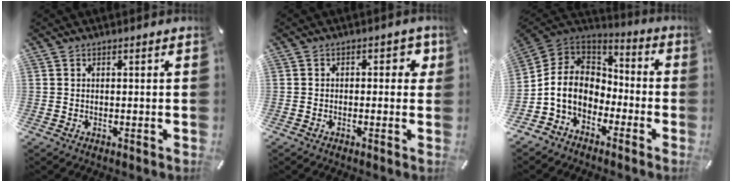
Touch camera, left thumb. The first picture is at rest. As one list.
[{"total": 3.1, "force": [-0.3, 2.1, 2.3], "torque": [-0.030, 0.005, -0.013]}, {"total": 10.4, "force": [-3.4, 8.7, 4.5], "torque": [-0.126, 0.015, -0.065]}]